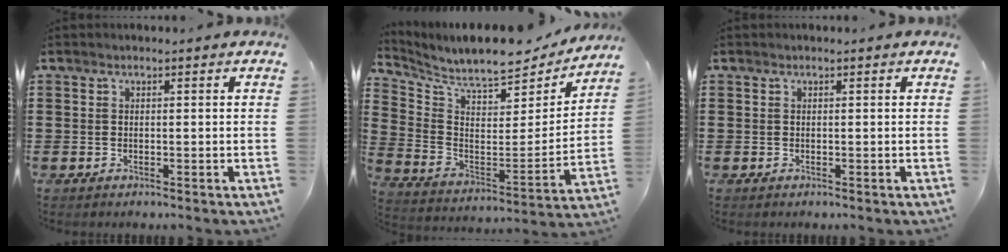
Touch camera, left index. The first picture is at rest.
{"total": 8.0, "force": [7.5, 0.9, 2.8], "torque": [-0.091, -0.063, 0.125]}
{"total": 0.0}